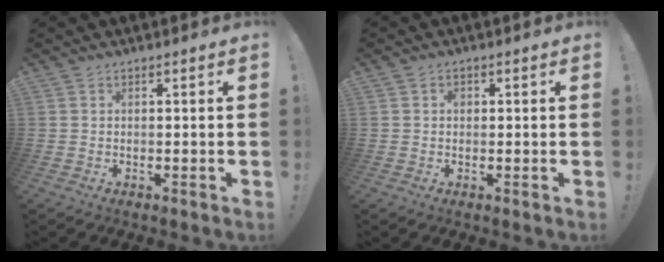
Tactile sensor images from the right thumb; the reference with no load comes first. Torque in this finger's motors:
{"motor_torque": [-0.11, -0.02, -0.03, 0.05, 0.00]}